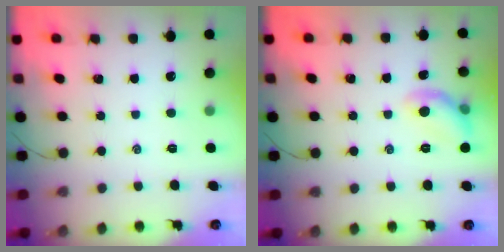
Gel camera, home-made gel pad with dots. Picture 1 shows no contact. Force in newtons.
{"total": 8.6, "press": 8.5, "slide": 1.6}